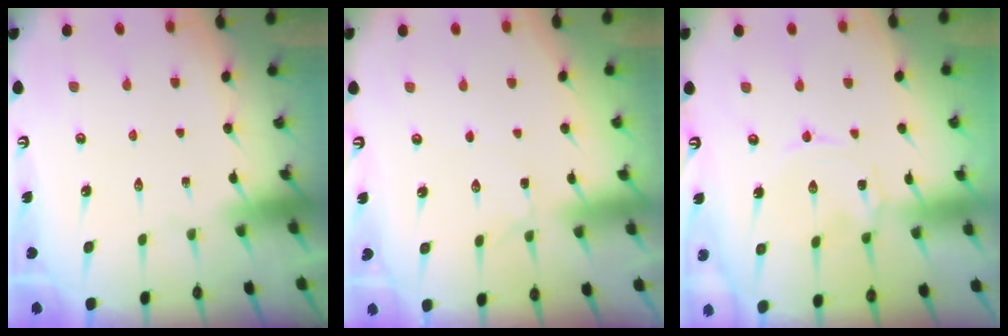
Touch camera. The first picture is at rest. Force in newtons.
{"total": 1.5, "press": 1.4, "slide": 0.1}
{"total": 1.0, "press": 1.0, "slide": 0.1}